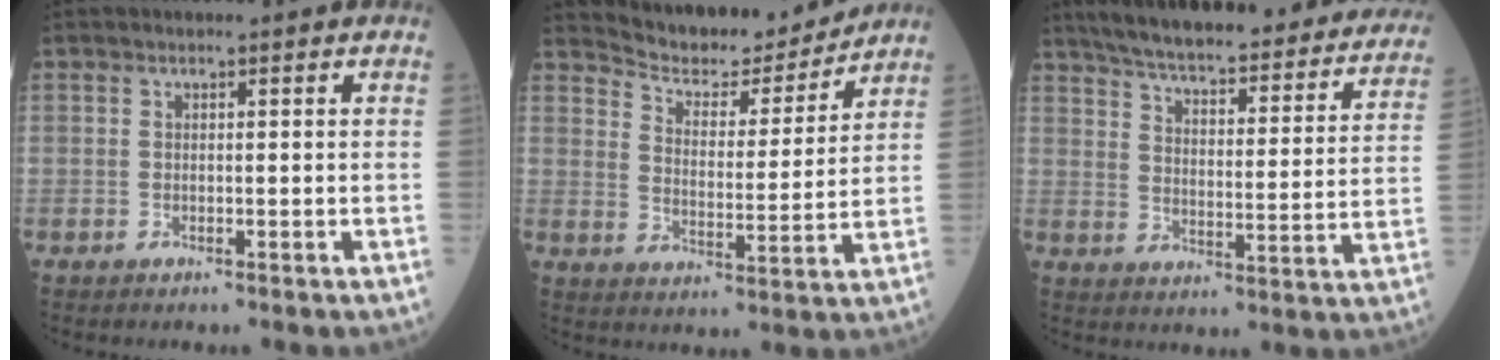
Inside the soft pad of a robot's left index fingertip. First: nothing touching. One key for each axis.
{"total": 10.8, "fx": 10.6, "fy": 1.6, "fz": 1.5, "tx": -0.033, "ty": -0.001, "tz": 0.168}
{"total": 31.7, "fx": 28.1, "fy": 5.8, "fz": 13.4, "tx": -0.207, "ty": -0.048, "tz": 0.346}